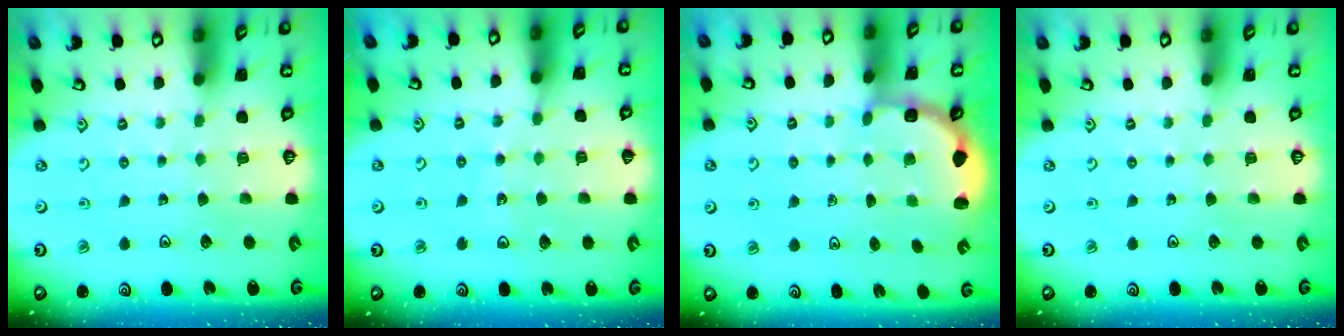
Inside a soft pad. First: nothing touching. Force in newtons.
{"total": 8.6, "press": 8.4, "slide": 2.0}
{"total": 3.1, "press": 2.4, "slide": 1.9}
{"total": 0.0}